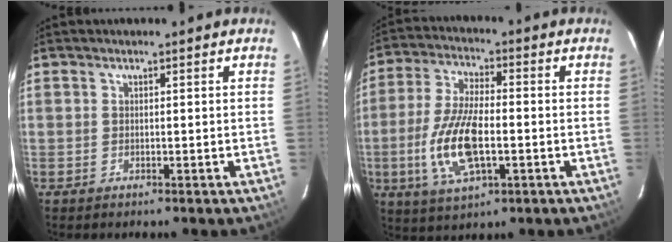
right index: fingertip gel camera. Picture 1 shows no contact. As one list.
[{"total": 13.4, "force": [-3.1, 5.3, 11.9], "torque": [-0.251, -0.004, -0.057]}]